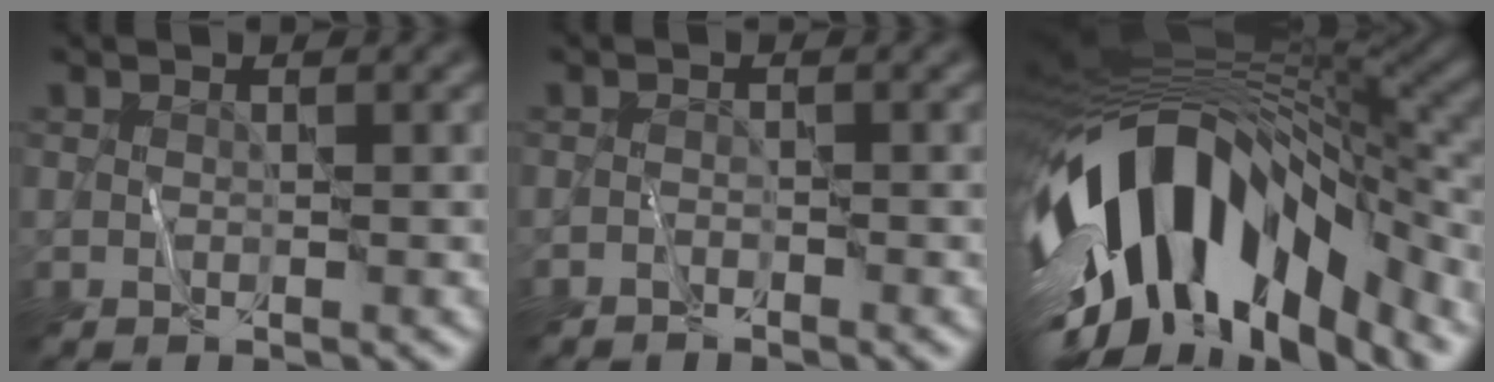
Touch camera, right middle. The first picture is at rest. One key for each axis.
{"total": 0.7, "fx": -0.7, "fy": 0.1, "fz": 0.0, "tx": 0.001, "ty": 0.004, "tz": -0.016}
{"total": 15.2, "fx": -6.4, "fy": 7.6, "fz": 11.5, "tx": -0.213, "ty": 0.010, "tz": -0.105}